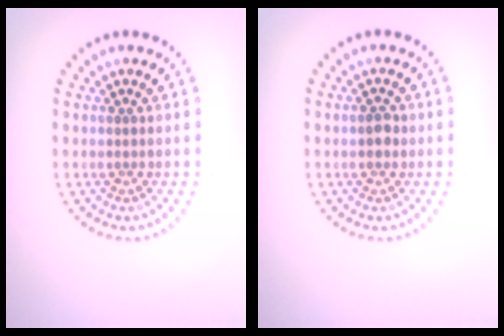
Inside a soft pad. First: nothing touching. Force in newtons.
{"total": 1.4, "press": 1.4, "slide": 0.1}